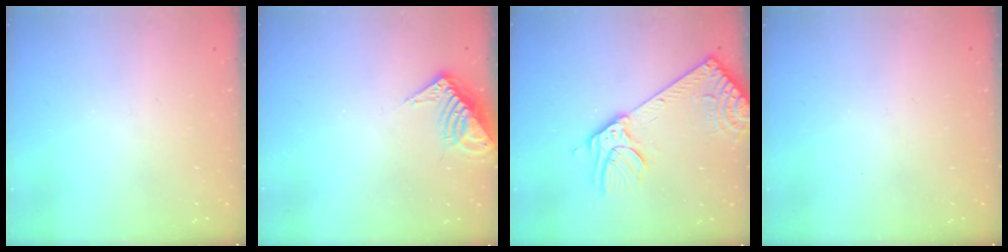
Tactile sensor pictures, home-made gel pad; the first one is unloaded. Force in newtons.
{"total": 7.6, "press": 7.6, "slide": 0.7}
{"total": 15.3, "press": 14.9, "slide": 3.5}
{"total": 0.0}